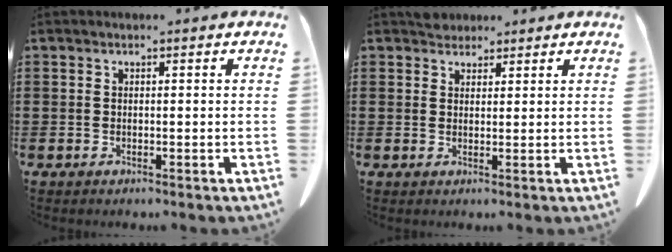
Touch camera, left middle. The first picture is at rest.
{"total": 2.4, "force": [2.2, 1.0, 0.3], "torque": [-0.003, 0.003, 0.042]}